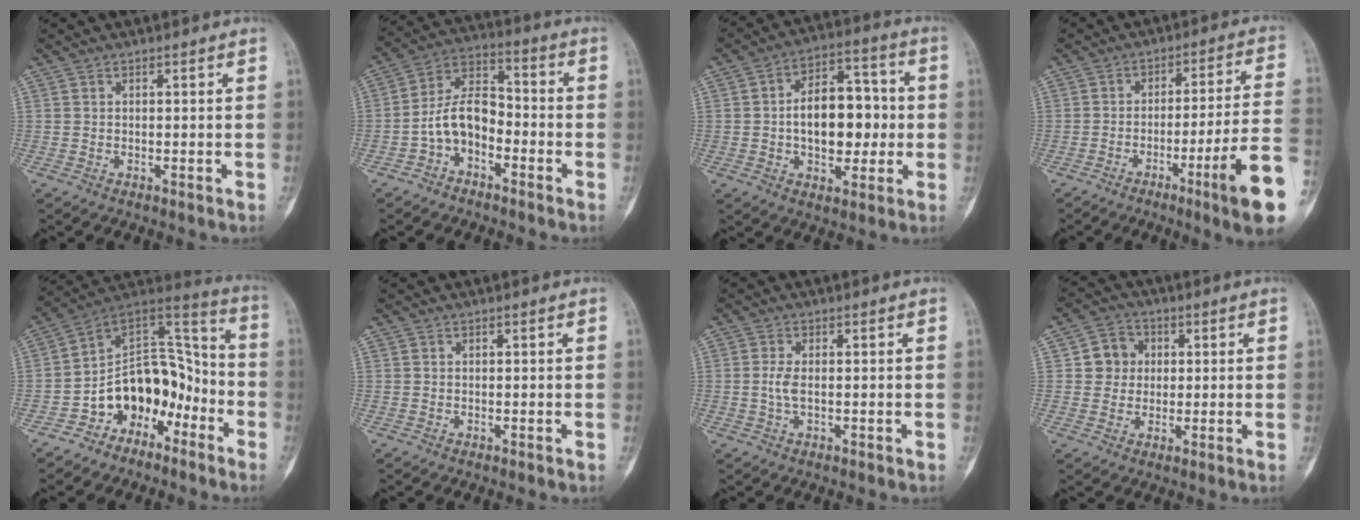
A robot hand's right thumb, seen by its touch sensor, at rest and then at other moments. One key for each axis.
{"total": 9.6, "fx": -3.7, "fy": 6.1, "fz": 6.5, "tx": -0.107, "ty": 0.056, "tz": -0.079}
{"total": 14.8, "fx": -0.5, "fy": 9.0, "fz": 11.8, "tx": -0.140, "ty": 0.031, "tz": -0.009}
{"total": 15.4, "fx": -6.4, "fy": -0.1, "fz": 13.9, "tx": -0.188, "ty": 0.019, "tz": -0.097}
{"total": 15.2, "fx": -6.9, "fy": 11.0, "fz": 7.9, "tx": -0.061, "ty": 0.111, "tz": -0.118}
{"total": 0.0}
{"total": 2.3, "fx": -0.1, "fy": 1.1, "fz": 2.1, "tx": -0.049, "ty": 0.002, "tz": -0.003}
{"total": 6.1, "fx": 0.9, "fy": 5.7, "fz": 2.0, "tx": 0.001, "ty": 0.006, "tz": 0.009}